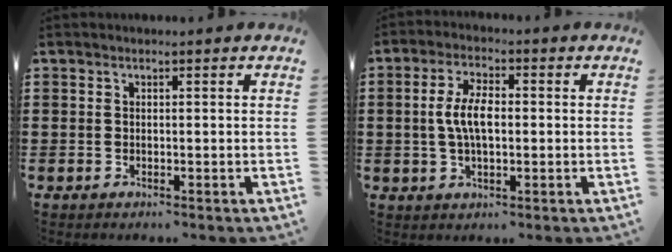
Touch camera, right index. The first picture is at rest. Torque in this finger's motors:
{"motor_torque": [0.55, 0.00, 0.40, 0.10]}